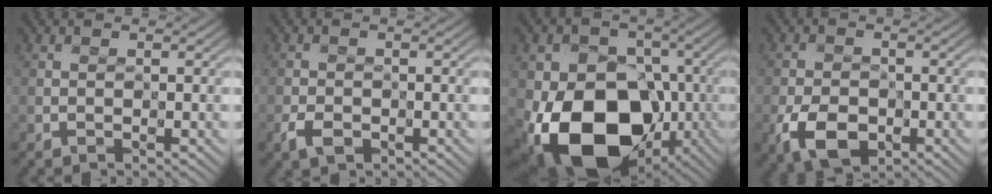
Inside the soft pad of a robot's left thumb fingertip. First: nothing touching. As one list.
[{"total": 2.0, "force": [-1.2, 1.2, 1.0], "torque": [-0.026, -0.006, -0.026]}, {"total": 18.4, "force": [-6.2, 13.2, 11.2], "torque": [-0.204, -0.034, -0.115]}, {"total": 5.7, "force": [-2.6, 3.6, 3.6], "torque": [-0.077, -0.012, -0.054]}]